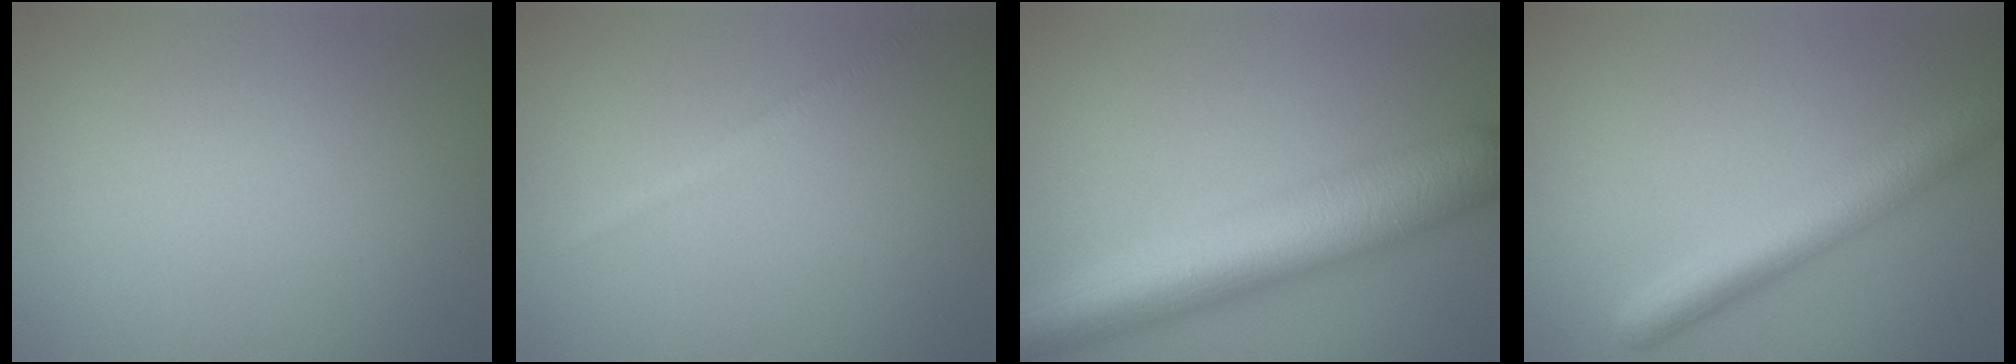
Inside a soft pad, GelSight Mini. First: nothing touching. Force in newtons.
{"total": 1.2, "press": 1.2, "slide": 0.0}
{"total": 10.5, "press": 10.5, "slide": 0.3}
{"total": 5.5, "press": 5.5, "slide": 0.2}